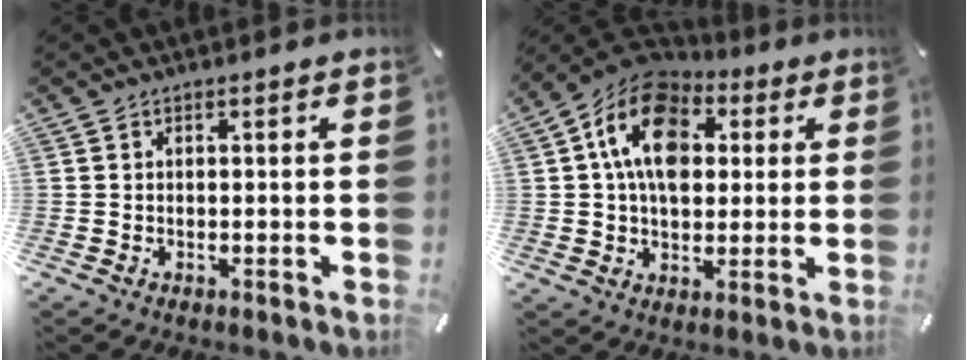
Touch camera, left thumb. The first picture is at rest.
{"total": 15.4, "force": [3.9, 11.2, 9.8], "torque": [-0.171, 0.001, 0.069]}